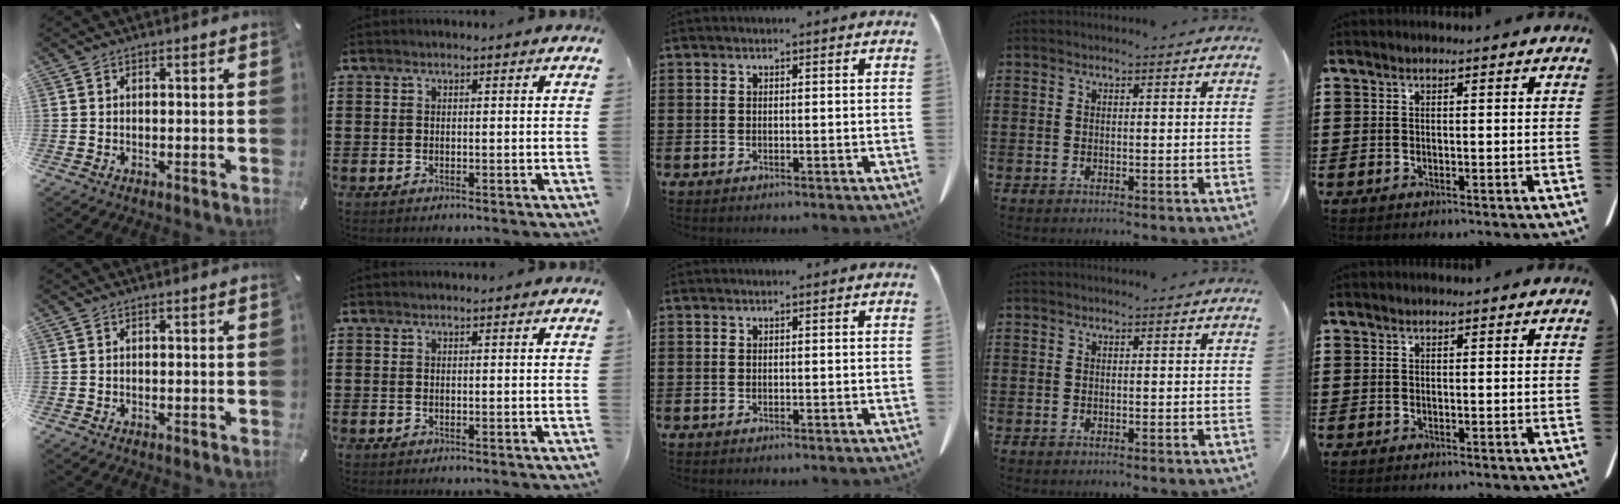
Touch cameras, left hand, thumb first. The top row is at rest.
{}